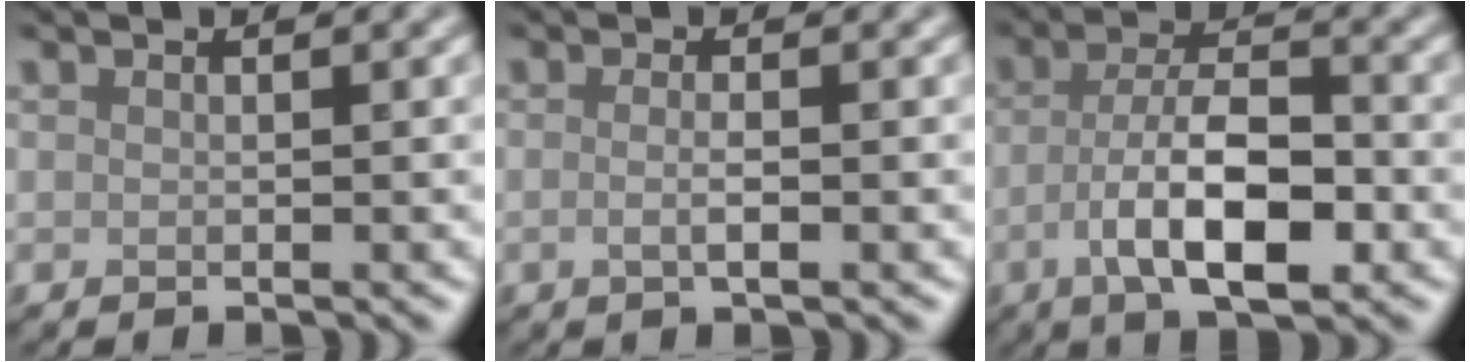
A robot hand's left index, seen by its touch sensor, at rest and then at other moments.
{"total": 1.7, "force": [-0.2, 0.5, 1.6], "torque": [-0.025, -0.004, -0.006]}
{"total": 7.5, "force": [-2.2, 2.8, 6.6], "torque": [-0.118, 0.000, -0.040]}